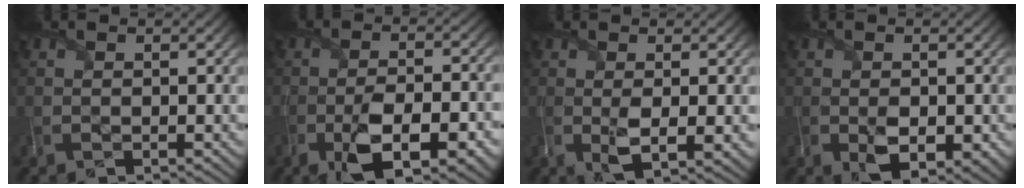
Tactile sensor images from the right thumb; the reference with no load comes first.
{"total": 10.5, "force": [-4.7, 4.1, 8.5], "torque": [-0.154, -0.012, -0.074]}
{"total": 4.4, "force": [-0.5, 1.6, 4.1], "torque": [-0.082, -0.010, -0.005]}
{"total": 4.1, "force": [-1.1, 2.4, 3.1], "torque": [-0.061, -0.020, -0.012]}